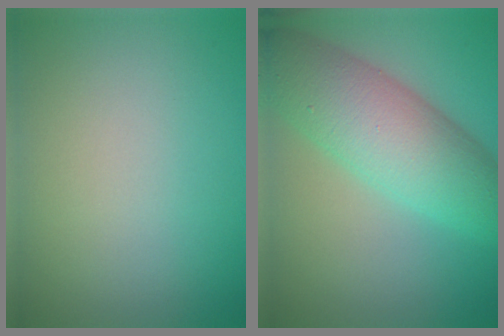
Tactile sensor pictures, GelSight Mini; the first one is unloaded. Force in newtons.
{"total": 8.5, "press": 8.5, "slide": 0.2}